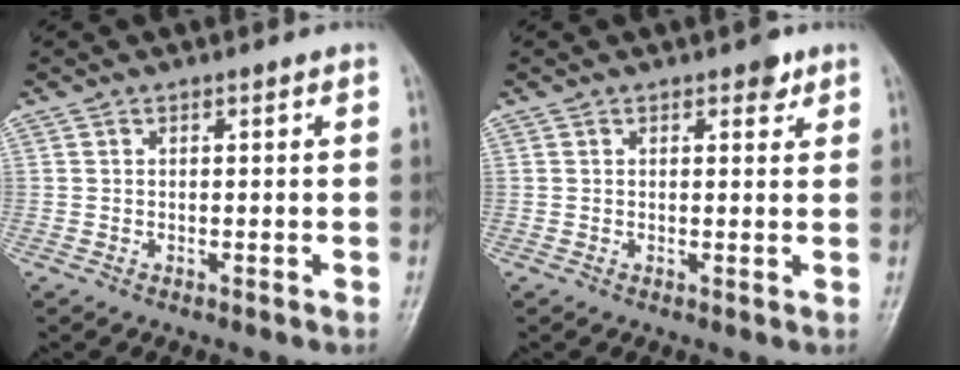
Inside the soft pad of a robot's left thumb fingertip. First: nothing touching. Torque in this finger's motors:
{"motor_torque": [0.66, 0.18, 0.13, -0.24, 0.01]}